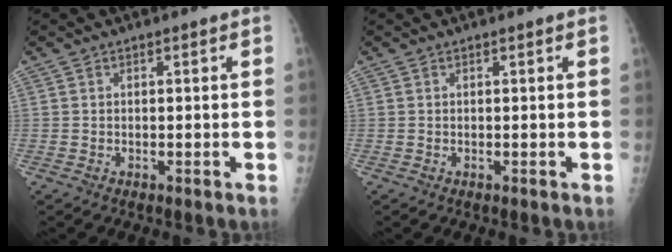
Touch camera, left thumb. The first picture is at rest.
{"total": 0.0}